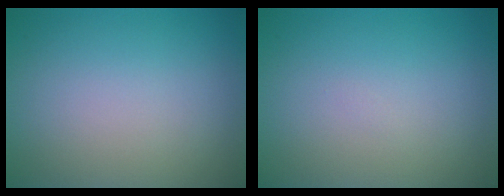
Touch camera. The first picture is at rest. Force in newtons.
{"total": 0.0}